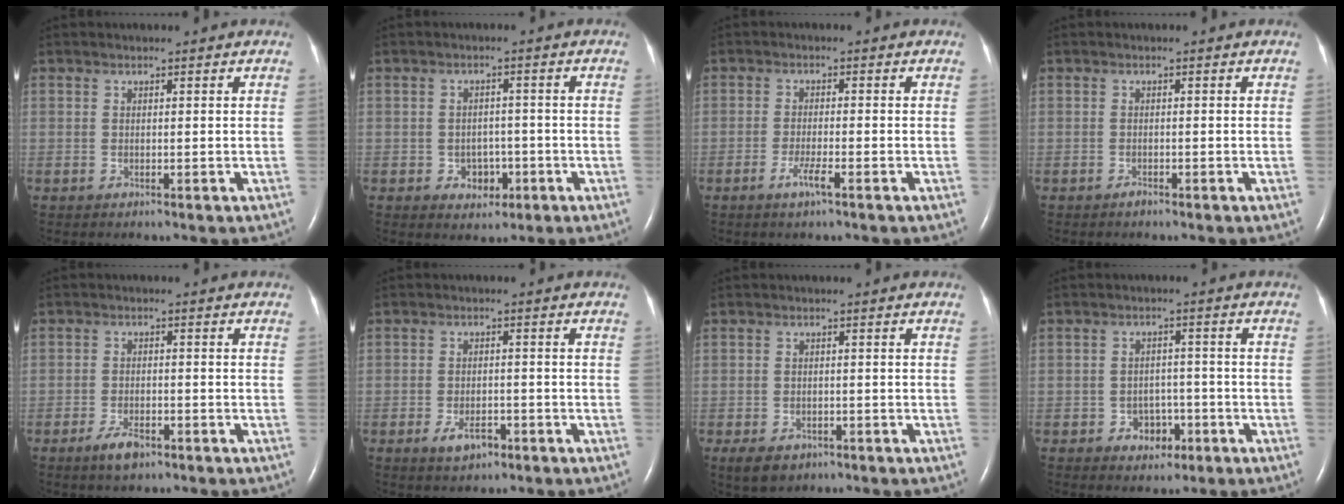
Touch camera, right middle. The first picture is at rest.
{"total": 3.7, "force": [-1.4, 2.9, 1.8], "torque": [-0.020, 0.010, -0.011]}
{"total": 2.7, "force": [-1.6, 0.1, 2.2], "torque": [-0.047, -0.004, -0.032]}
{"total": 0.6, "force": [-0.5, 0.1, 0.2], "torque": [-0.007, -0.001, -0.008]}
{"total": 3.6, "force": [-2.4, 1.4, 2.3], "torque": [-0.051, -0.001, -0.039]}
{"total": 3.8, "force": [-2.1, 1.9, 2.5], "torque": [-0.045, 0.001, -0.031]}
{"total": 4.2, "force": [-2.7, 2.7, 1.9], "torque": [-0.036, -0.003, -0.035]}
{"total": 4.0, "force": [-1.9, 3.0, 1.8], "torque": [-0.023, 0.011, -0.022]}